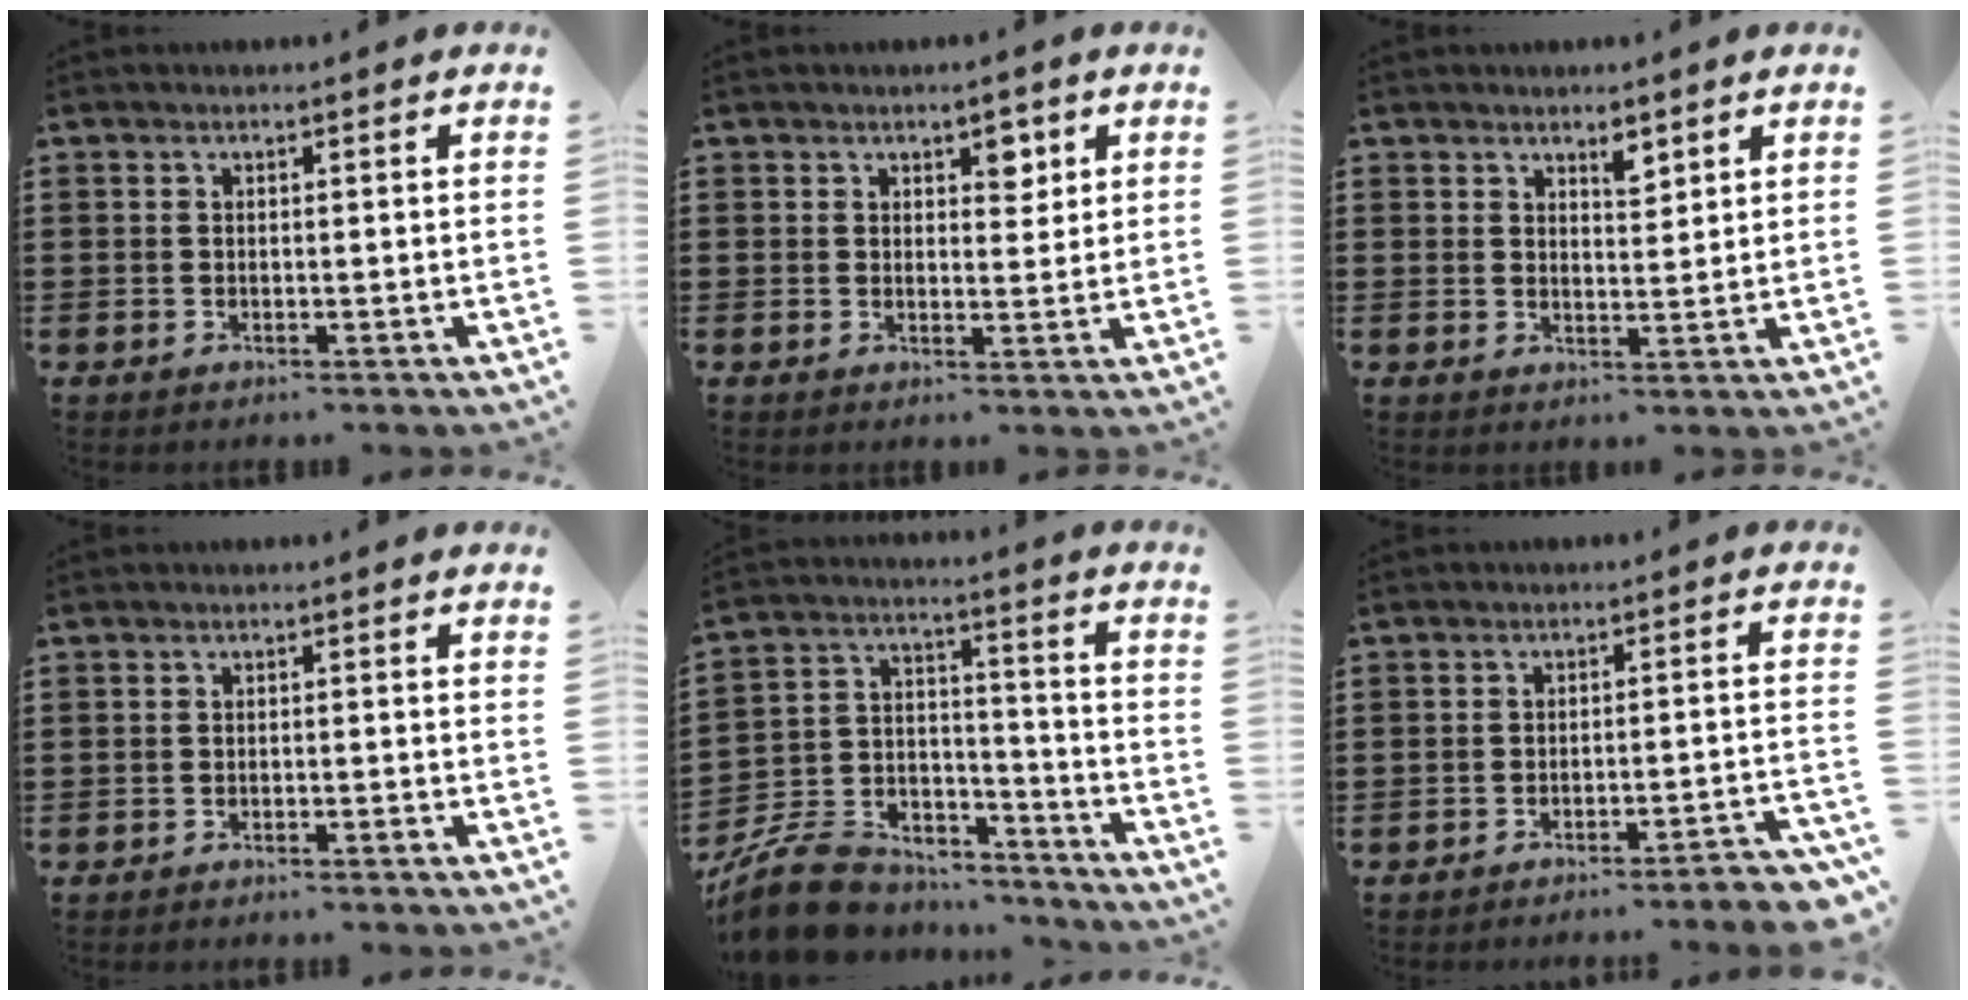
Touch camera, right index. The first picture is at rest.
{"total": 2.9, "force": [2.0, 1.5, 1.4], "torque": [-0.017, -0.001, 0.033]}
{"total": 2.8, "force": [2.3, 1.0, 1.3], "torque": [-0.013, -0.004, 0.039]}
{"total": 1.1, "force": [-1.1, 0.0, 0.0], "torque": [-0.004, 0.004, -0.023]}
{"total": 9.1, "force": [-7.8, 4.1, 2.2], "torque": [-0.067, 0.020, -0.153]}
{"total": 3.8, "force": [-3.6, -0.4, 1.4], "torque": [-0.025, -0.011, -0.072]}